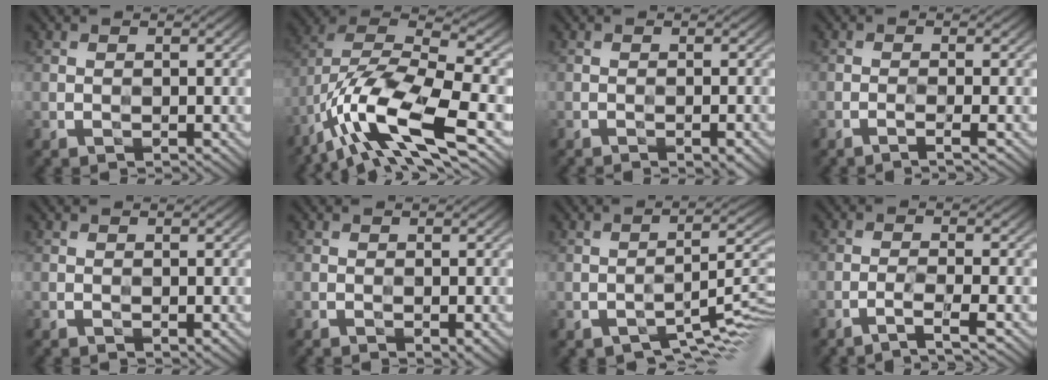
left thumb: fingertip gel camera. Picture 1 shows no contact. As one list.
[{"total": 16.2, "force": [-8.7, 5.4, 12.5], "torque": [-0.269, -0.022, -0.162]}, {"total": 2.4, "force": [-1.7, 0.3, 1.7], "torque": [-0.025, 0.005, -0.023]}, {"total": 1.6, "force": [-0.9, 0.1, 1.3], "torque": [-0.015, 0.005, -0.028]}, {"total": 0.6, "force": [-0.1, 0.3, 0.5], "torque": [-0.007, -0.003, -0.001]}, {"total": 1.4, "force": [-0.7, 0.5, 1.2], "torque": [-0.022, -0.004, -0.009]}, {"total": 6.8, "force": [-3.8, 2.2, 5.2], "torque": [-0.073, -0.001, -0.061]}, {"total": 2.6, "force": [-1.6, 0.2, 2.0], "torque": [-0.026, 0.008, -0.050]}]